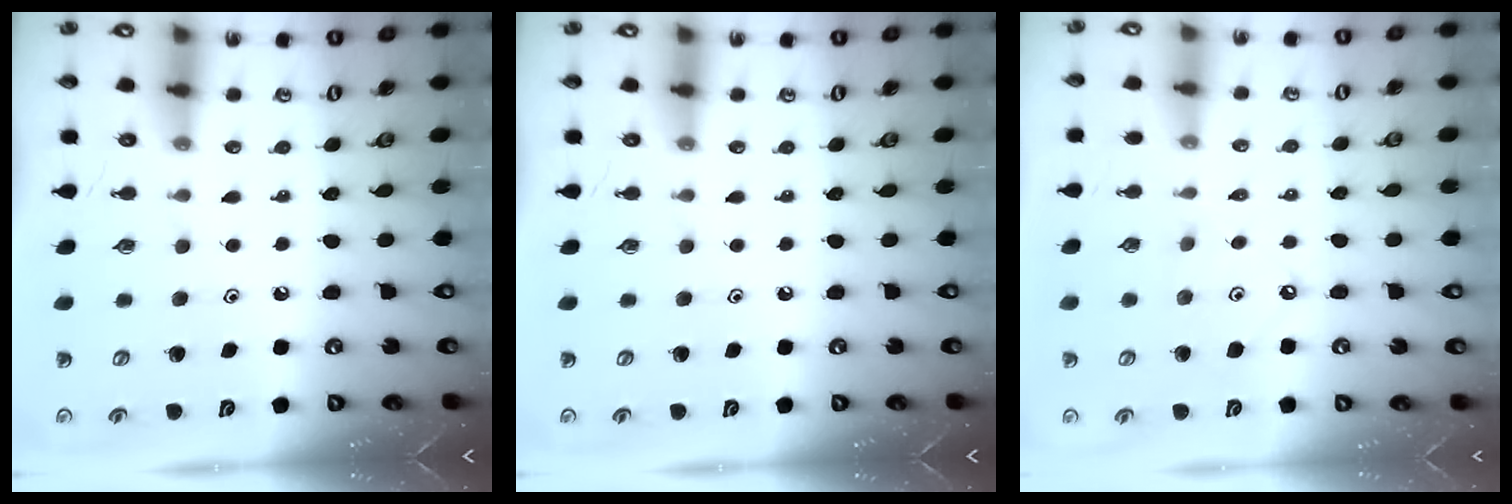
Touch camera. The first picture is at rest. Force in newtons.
{"total": 0.0}
{"total": 3.7, "press": 3.7, "slide": 0.1}